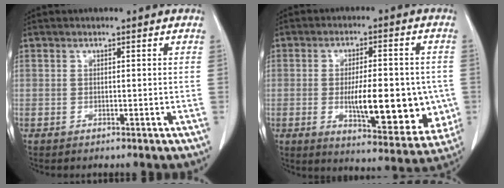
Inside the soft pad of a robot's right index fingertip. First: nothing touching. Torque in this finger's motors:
{"motor_torque": [1.46, -0.48, 0.34, 0.18]}